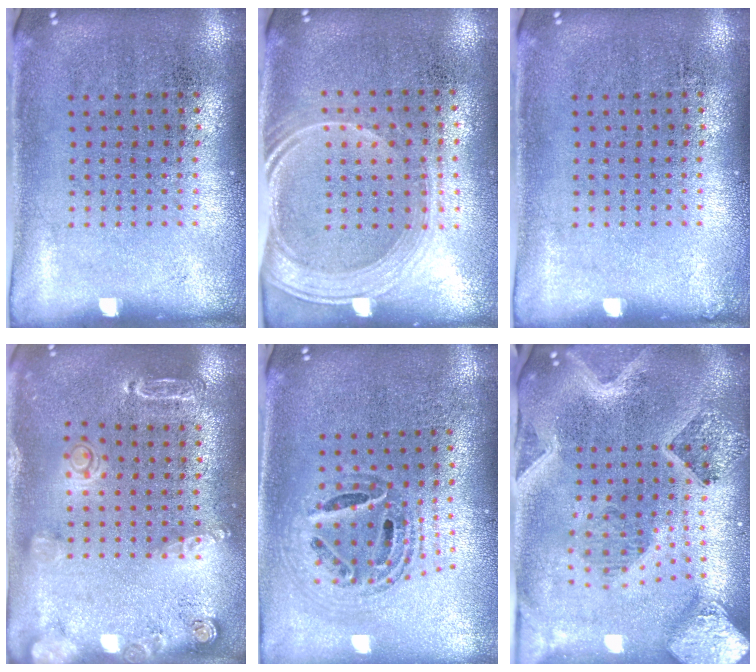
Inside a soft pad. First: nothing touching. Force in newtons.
{"total": 1.8, "press": 1.6, "slide": 1.0}
{"total": 0.0}
{"total": 1.6, "press": 1.6, "slide": 0.1}
{"total": 1.0, "press": 1.0, "slide": 0.2}
{"total": 4.3, "press": 3.3, "slide": 2.7}